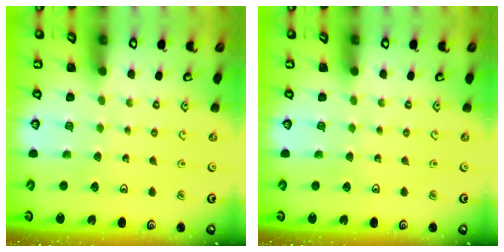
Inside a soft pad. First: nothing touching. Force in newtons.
{"total": 0.0}